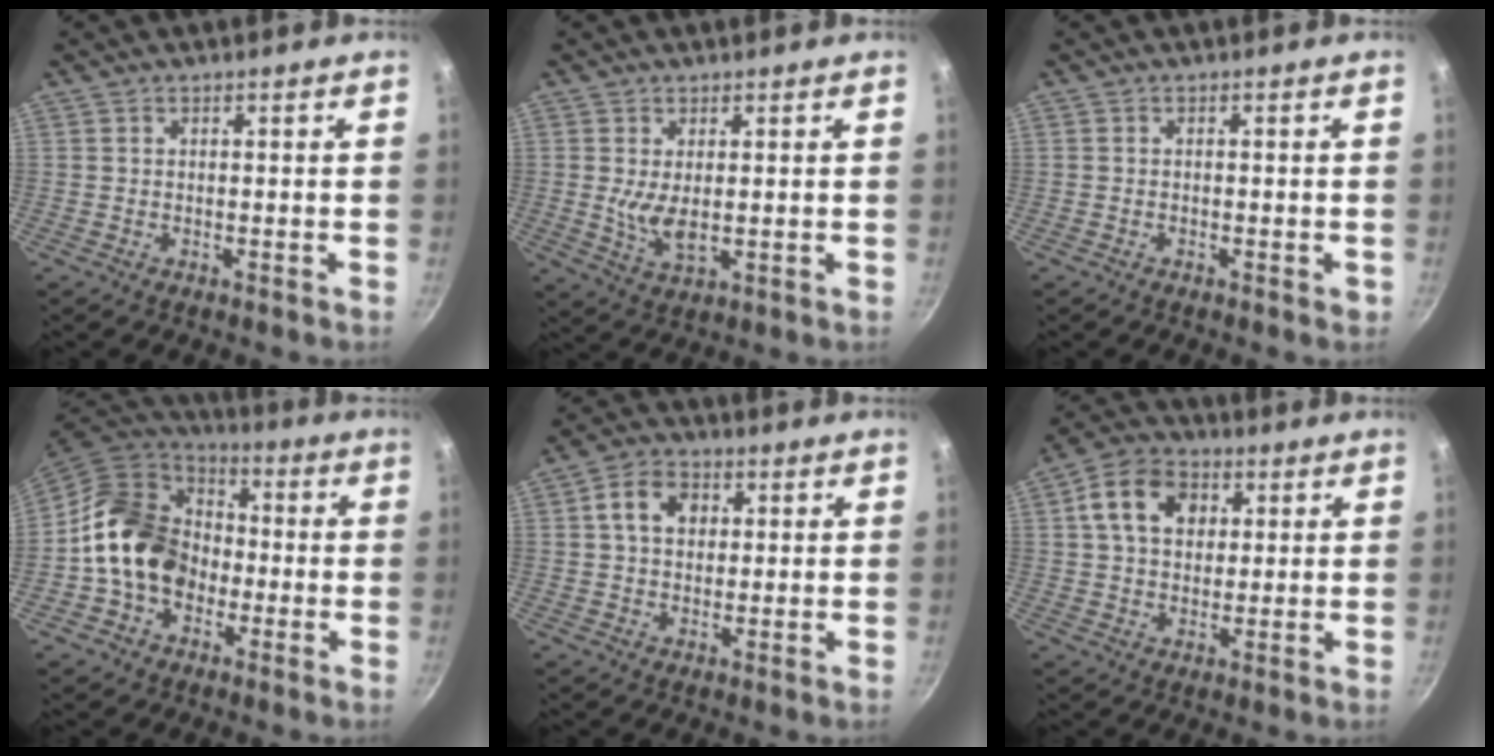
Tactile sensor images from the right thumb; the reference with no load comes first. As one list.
[{"total": 5.2, "force": [0.4, 2.3, 4.7], "torque": [-0.088, -0.019, 0.017]}, {"total": 0.8, "force": [-0.5, 0.3, 0.6], "torque": [-0.009, 0.003, -0.009]}, {"total": 16.7, "force": [-2.4, 13.5, 9.6], "torque": [-0.134, 0.047, -0.053]}, {"total": 7.1, "force": [1.7, 5.4, 4.3], "torque": [-0.055, 0.008, 0.019]}, {"total": 10.9, "force": [3.0, 8.1, 6.6], "torque": [-0.095, 0.010, 0.037]}]